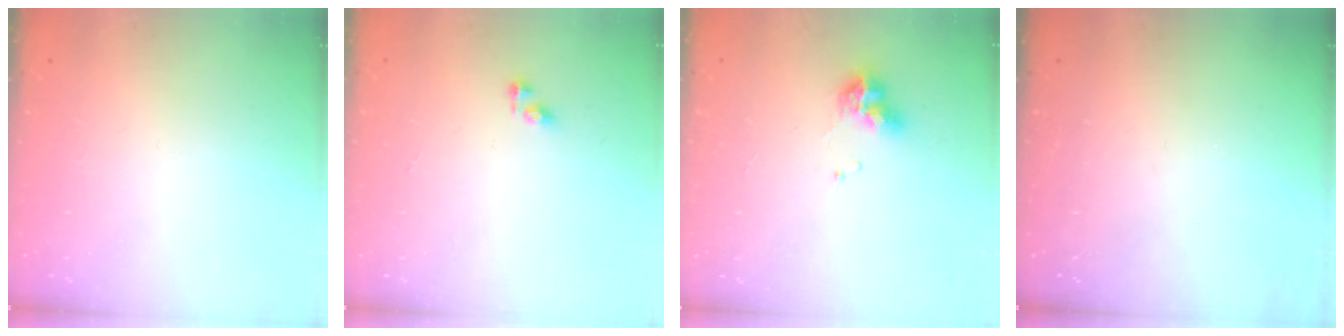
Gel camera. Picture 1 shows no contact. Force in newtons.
{"total": 3.8, "press": 3.7, "slide": 0.4}
{"total": 9.6, "press": 9.6, "slide": 0.8}
{"total": 0.0}